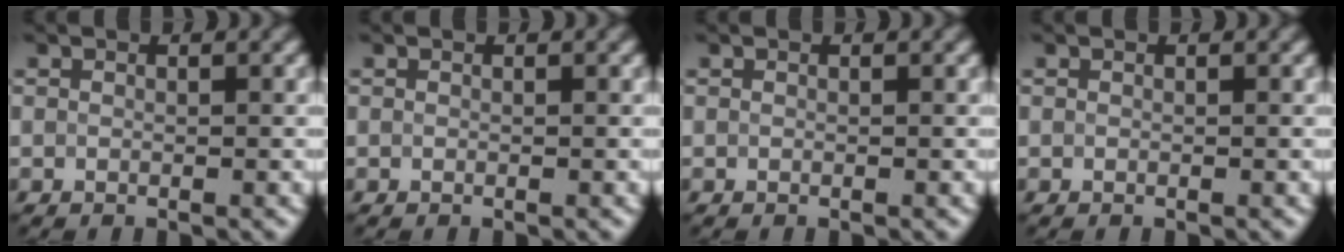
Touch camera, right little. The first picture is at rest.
{"total": 0.0}
{"total": 0.0}
{"total": 0.0}